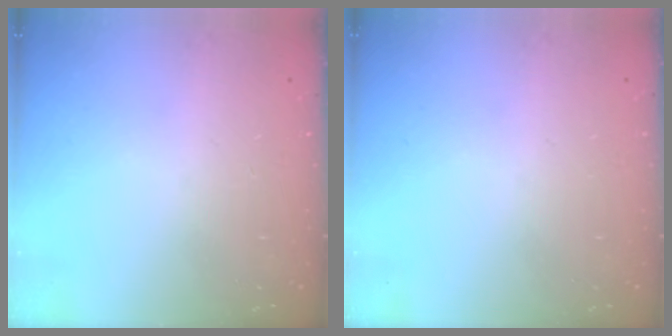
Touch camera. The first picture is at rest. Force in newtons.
{"total": 0.0}